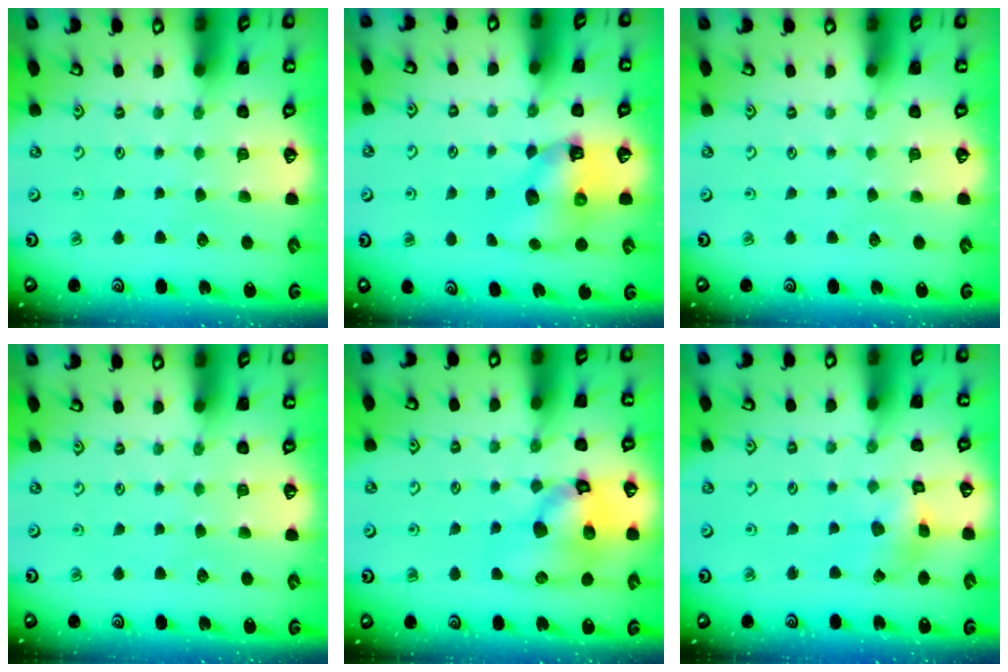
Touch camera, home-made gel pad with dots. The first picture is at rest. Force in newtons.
{"total": 6.7, "press": 6.6, "slide": 1.1}
{"total": 0.0}
{"total": 0.0}
{"total": 14.9, "press": 14.8, "slide": 1.9}
{"total": 5.2, "press": 5.2, "slide": 0.4}